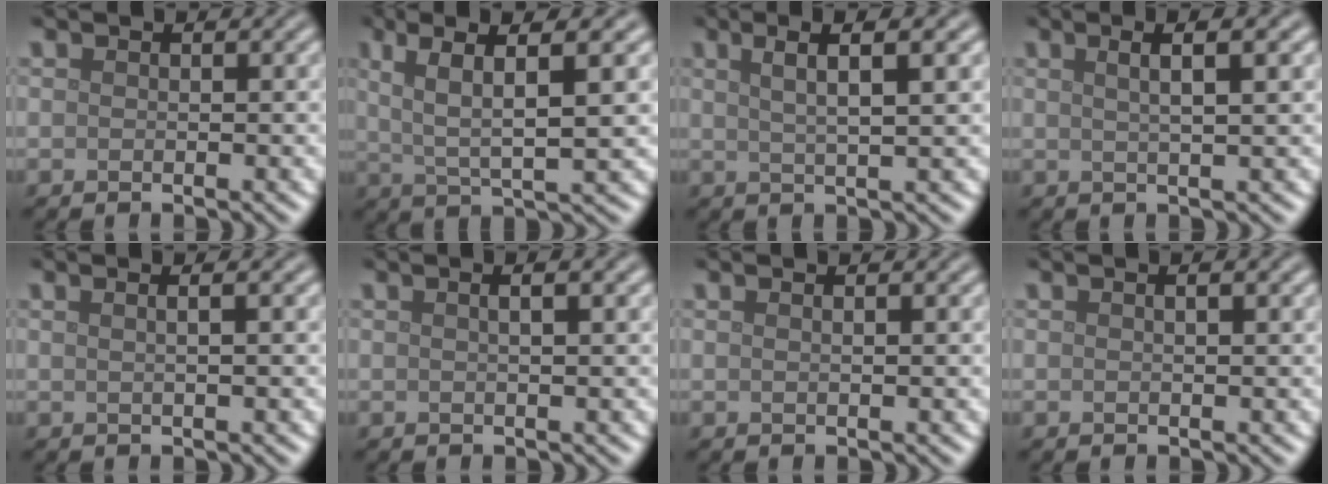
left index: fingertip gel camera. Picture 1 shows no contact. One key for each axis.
{"total": 6.8, "fx": 2.6, "fy": 1.4, "fz": 6.1, "tx": -0.106, "ty": 0.009, "tz": 0.046}
{"total": 4.7, "fx": 2.2, "fy": 1.0, "fz": 4.0, "tx": -0.053, "ty": 0.009, "tz": 0.029}
{"total": 3.8, "fx": 1.5, "fy": 1.2, "fz": 3.3, "tx": -0.030, "ty": 0.009, "tz": 0.007}
{"total": 3.0, "fx": 1.2, "fy": 1.5, "fz": 2.3, "tx": -0.011, "ty": 0.016, "tz": -0.015}
{"total": 2.6, "fx": 1.1, "fy": 1.1, "fz": 2.1, "tx": -0.009, "ty": 0.004, "tz": -0.007}
{"total": 0.7, "fx": 0.4, "fy": 0.3, "fz": 0.5, "tx": -0.005, "ty": 0.000, "tz": 0.001}
{"total": 0.8, "fx": 0.4, "fy": 0.2, "fz": 0.7, "tx": -0.013, "ty": 0.001, "tz": 0.005}